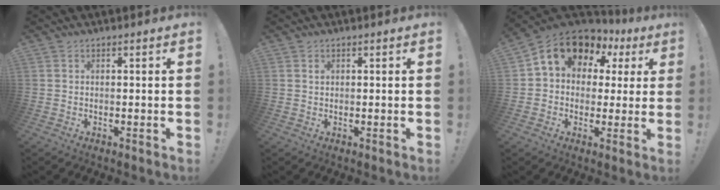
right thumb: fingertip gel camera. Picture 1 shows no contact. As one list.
[{"total": 0.6, "force": [0.4, 0.5, 0.2], "torque": [-0.001, 0.001, 0.007]}, {"total": 11.6, "force": [6.2, 8.0, 5.6], "torque": [-0.090, -0.035, 0.112]}]